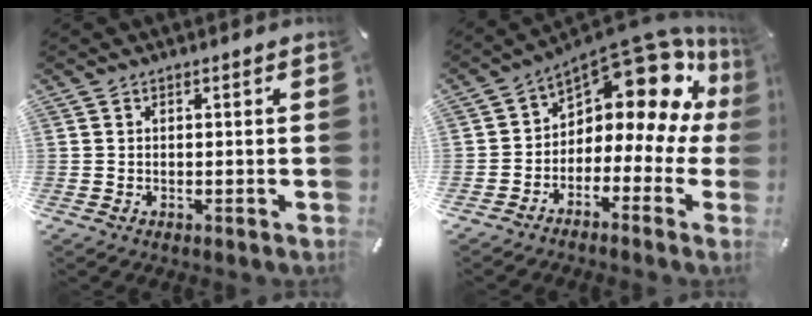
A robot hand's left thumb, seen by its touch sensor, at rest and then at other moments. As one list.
[{"total": 14.9, "force": [8.3, 7.5, 9.8], "torque": [-0.140, -0.075, 0.132]}]